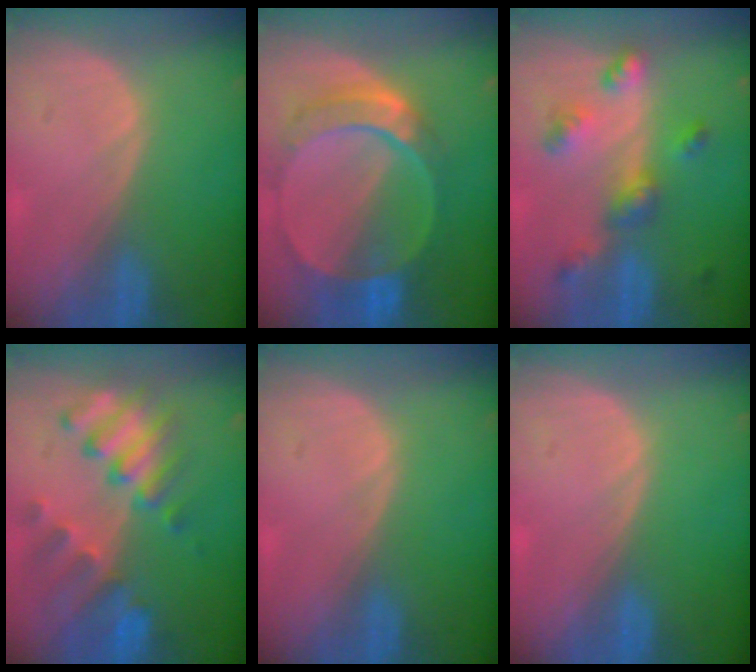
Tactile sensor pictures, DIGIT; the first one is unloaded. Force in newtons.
{"total": 9.6, "press": 8.3, "slide": 4.7}
{"total": 6.8, "press": 6.0, "slide": 3.3}
{"total": 9.8, "press": 8.7, "slide": 4.7}
{"total": 0.0}
{"total": 0.0}